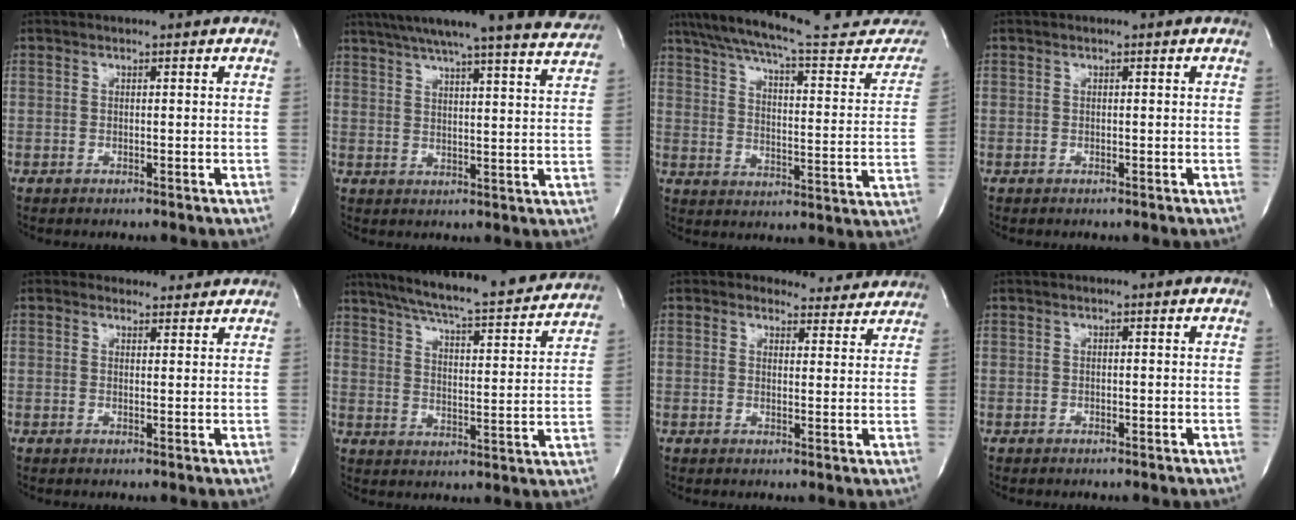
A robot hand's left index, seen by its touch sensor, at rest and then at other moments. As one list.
[{"total": 22.0, "force": [19.7, 0.9, 9.8], "torque": [-0.150, -0.037, 0.239]}, {"total": 26.0, "force": [22.6, 3.9, 12.2], "torque": [-0.185, -0.044, 0.289]}, {"total": 0.0}, {"total": 3.4, "force": [3.0, 1.6, -0.1], "torque": [0.005, 0.002, 0.030]}, {"total": 23.9, "force": [21.3, 2.5, 10.6], "torque": [-0.169, -0.032, 0.276]}, {"total": 6.7, "force": [6.0, 3.1, 0.4], "torque": [0.015, -0.001, 0.053]}, {"total": 0.5, "force": [-0.5, 0.0, -0.1], "torque": [0.004, -0.004, -0.010]}]